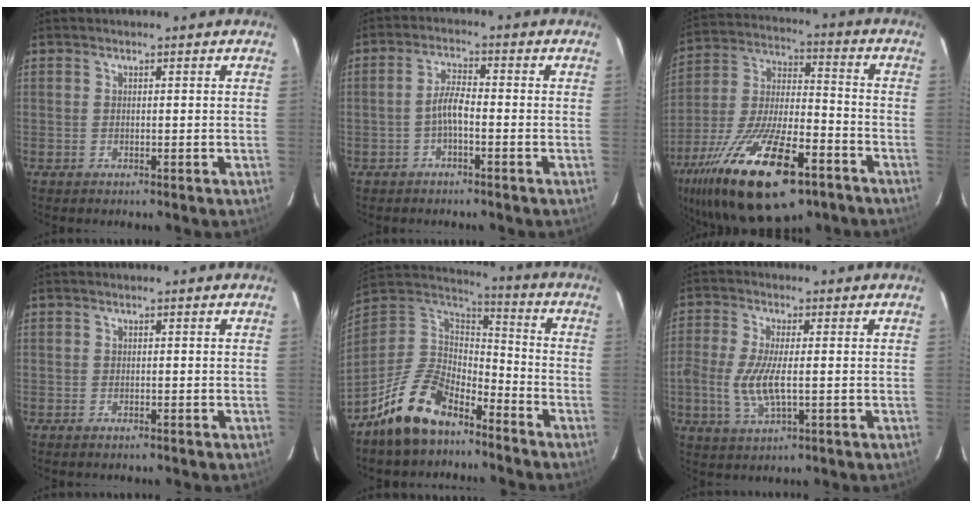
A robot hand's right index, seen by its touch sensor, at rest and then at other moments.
{"total": 3.4, "force": [-1.5, 0.8, 2.9], "torque": [-0.063, 0.011, -0.032]}
{"total": 27.5, "force": [-15.9, 10.4, 19.9], "torque": [-0.386, -0.035, -0.261]}
{"total": 0.6, "force": [-0.4, 0.3, 0.3], "torque": [-0.006, -0.002, -0.009]}
{"total": 16.7, "force": [-11.5, 8.0, 9.1], "torque": [-0.205, 0.008, -0.205]}
{"total": 8.1, "force": [-1.1, 2.8, 7.6], "torque": [-0.162, -0.007, -0.023]}